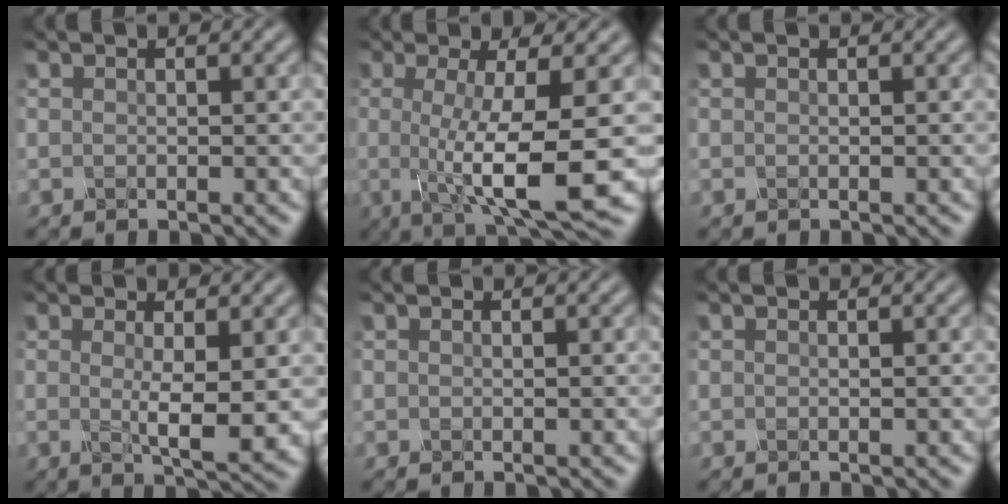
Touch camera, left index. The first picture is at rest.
{"total": 9.4, "force": [-1.2, 1.9, 9.1], "torque": [-0.134, -0.013, -0.021]}
{"total": 0.0}
{"total": 3.7, "force": [0.2, 0.6, 3.7], "torque": [-0.060, -0.012, 0.006]}
{"total": 0.0}
{"total": 0.0}